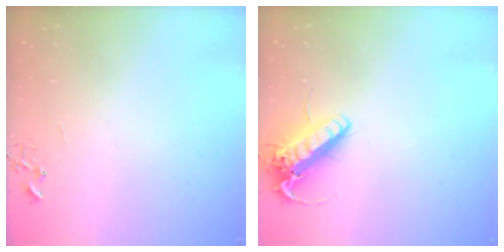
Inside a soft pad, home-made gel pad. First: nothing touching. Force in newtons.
{"total": 14.8, "press": 14.5, "slide": 2.9}